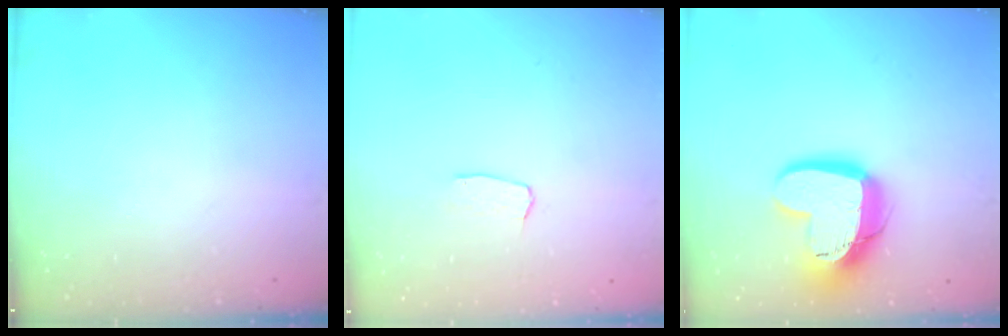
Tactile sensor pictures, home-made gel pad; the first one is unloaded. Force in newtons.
{"total": 3.1, "press": 3.1, "slide": 0.2}
{"total": 18.9, "press": 18.8, "slide": 1.5}